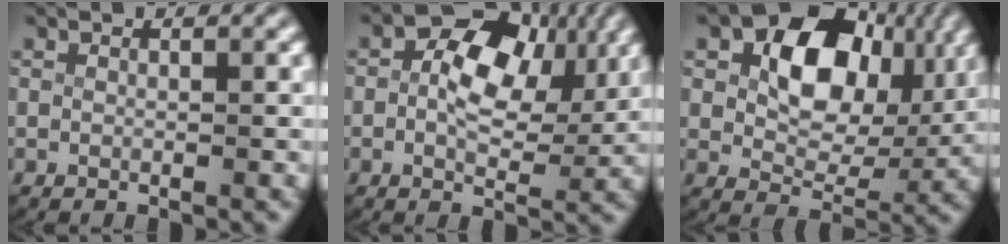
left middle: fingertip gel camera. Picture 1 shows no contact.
{"total": 6.9, "force": [1.1, 4.6, 5.1], "torque": [-0.078, -0.001, 0.010]}
{"total": 10.0, "force": [3.2, 6.5, 6.9], "torque": [-0.108, 0.007, 0.045]}